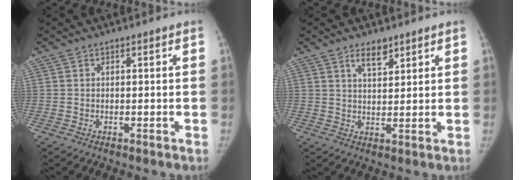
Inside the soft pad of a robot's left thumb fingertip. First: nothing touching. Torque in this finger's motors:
{"motor_torque": [-0.10, 0.04, 0.50, -0.40, -0.04]}